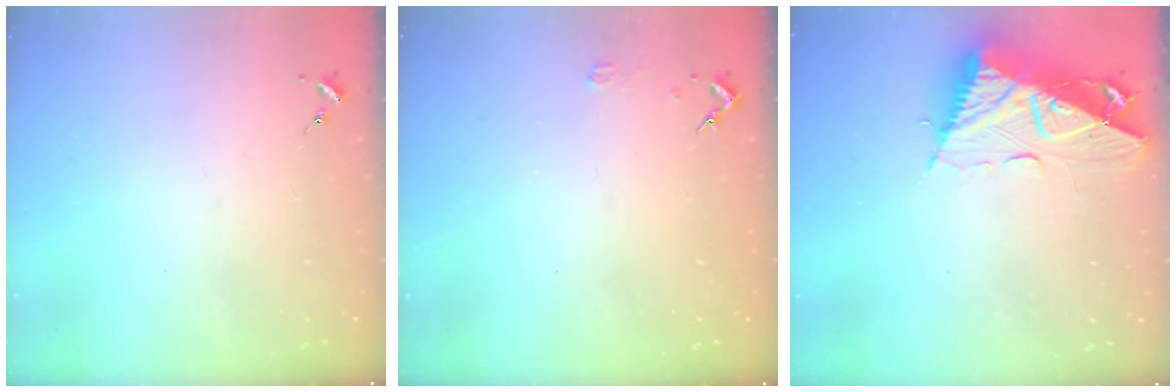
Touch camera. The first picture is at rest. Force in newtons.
{"total": 2.0, "press": 2.0, "slide": 0.2}
{"total": 13.3, "press": 13.2, "slide": 1.4}